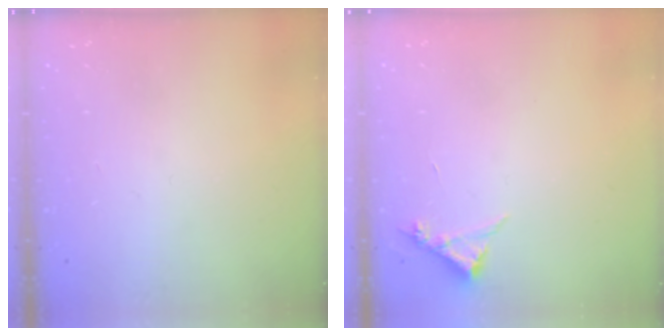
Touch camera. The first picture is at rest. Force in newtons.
{"total": 4.3, "press": 4.2, "slide": 0.4}